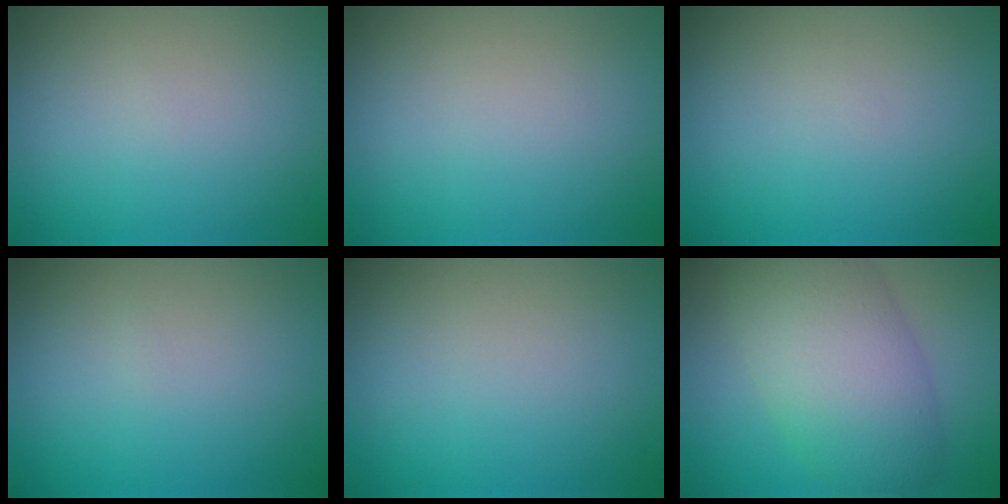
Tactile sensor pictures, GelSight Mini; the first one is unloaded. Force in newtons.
{"total": 0.0}
{"total": 0.0}
{"total": 0.0}
{"total": 0.0}
{"total": 8.4, "press": 8.3, "slide": 0.4}